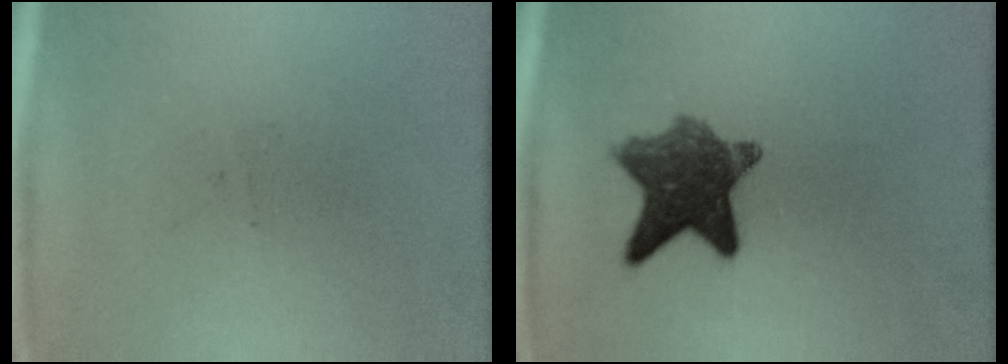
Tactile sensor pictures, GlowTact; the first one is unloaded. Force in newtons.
{"total": 8.8}